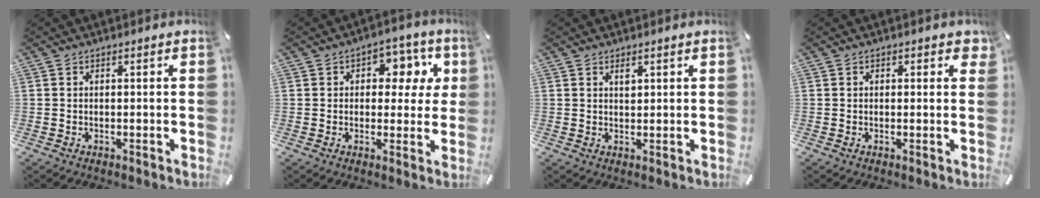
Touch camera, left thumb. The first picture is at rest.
{"total": 8.3, "force": [2.3, 6.3, 4.9], "torque": [-0.048, -0.009, 0.033]}
{"total": 1.7, "force": [1.0, 0.7, 1.1], "torque": [-0.016, -0.003, 0.017]}
{"total": 1.2, "force": [0.3, 0.9, 0.7], "torque": [-0.002, 0.000, 0.001]}